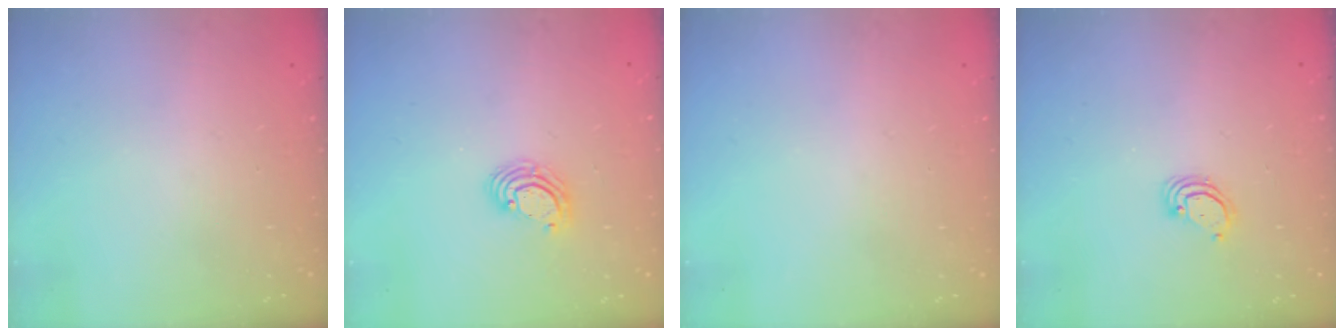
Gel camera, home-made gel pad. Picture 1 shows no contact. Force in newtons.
{"total": 4.0, "press": 3.9, "slide": 0.2}
{"total": 0.0}
{"total": 3.2, "press": 3.2, "slide": 0.2}